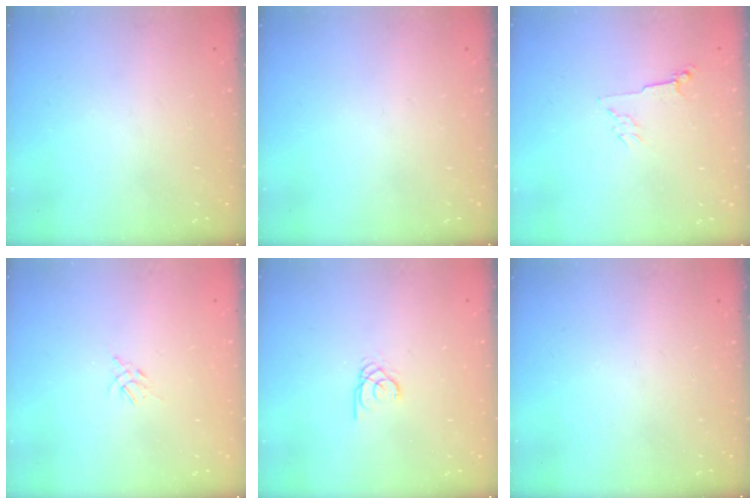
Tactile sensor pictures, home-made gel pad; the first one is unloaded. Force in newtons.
{"total": 0.0}
{"total": 2.8, "press": 2.7, "slide": 0.6}
{"total": 3.8, "press": 3.7, "slide": 0.8}
{"total": 1.9, "press": 1.9, "slide": 0.1}
{"total": 0.0}